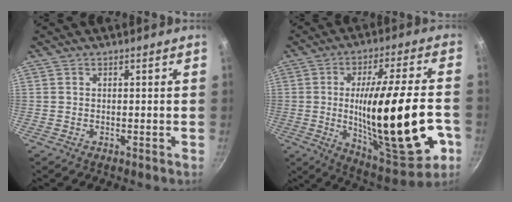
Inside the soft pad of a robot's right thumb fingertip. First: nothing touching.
{"total": 27.5, "force": [-5.2, 7.9, 25.8], "torque": [-0.387, 0.008, -0.061]}